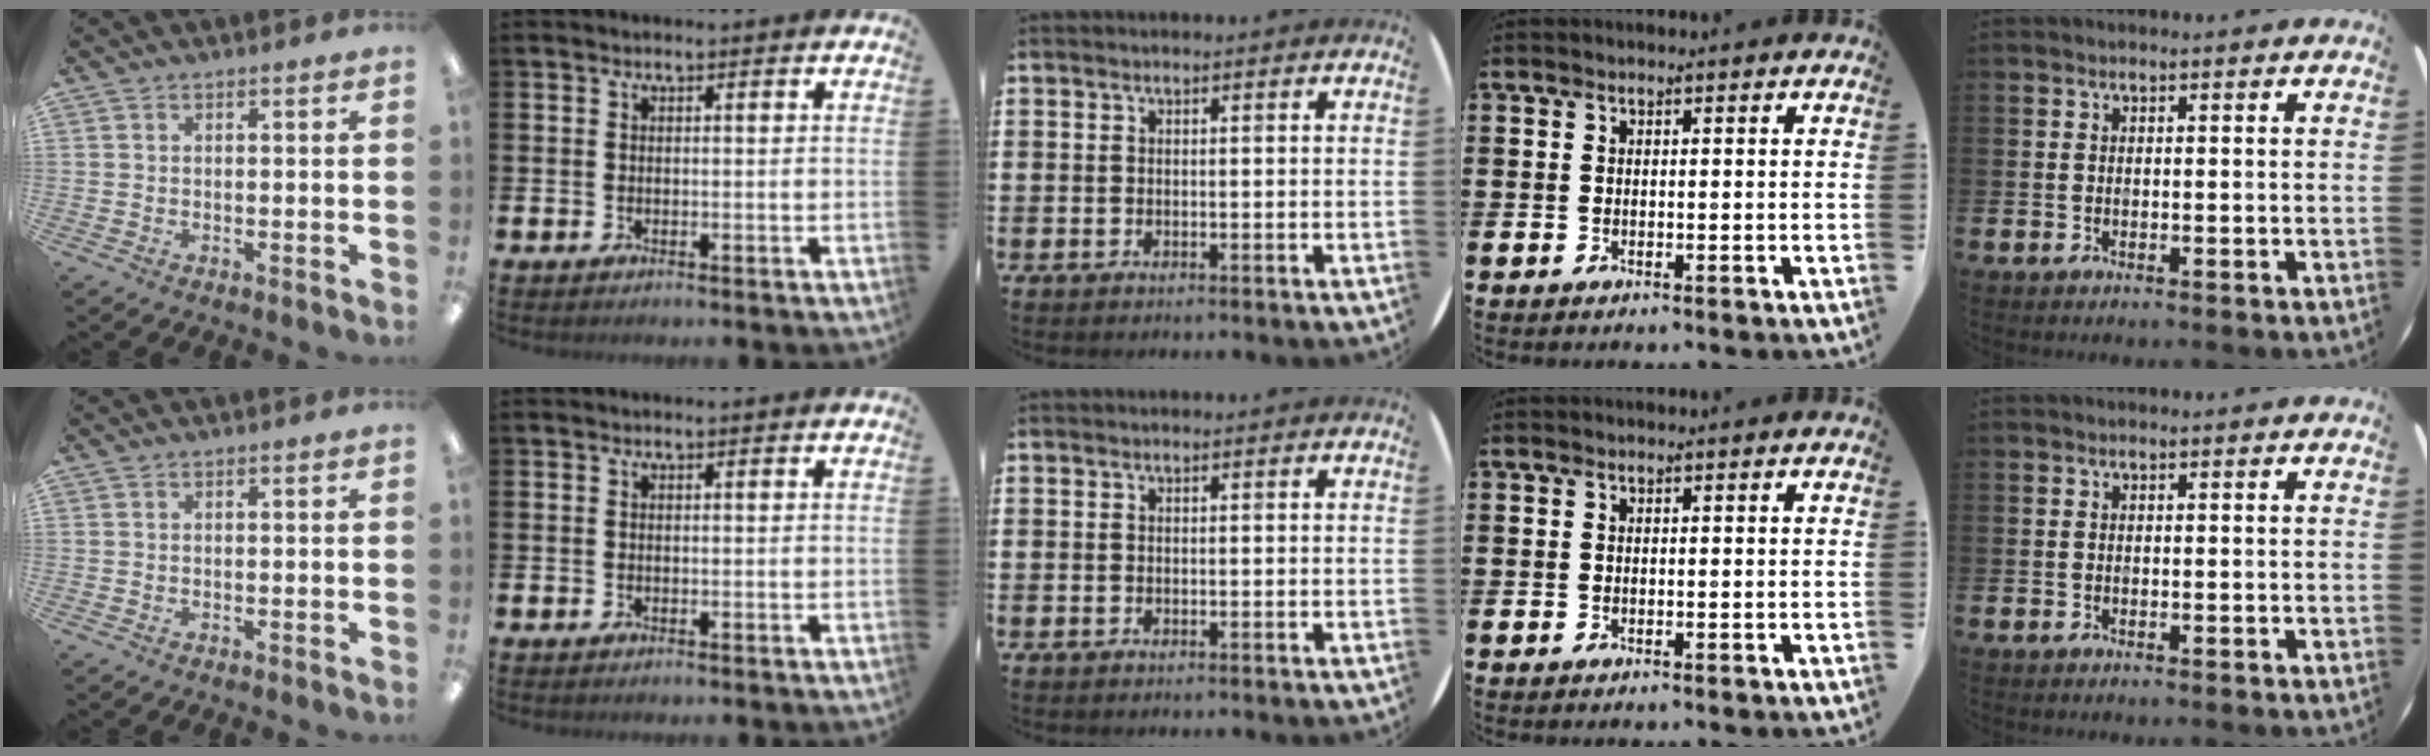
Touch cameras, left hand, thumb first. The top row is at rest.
{}